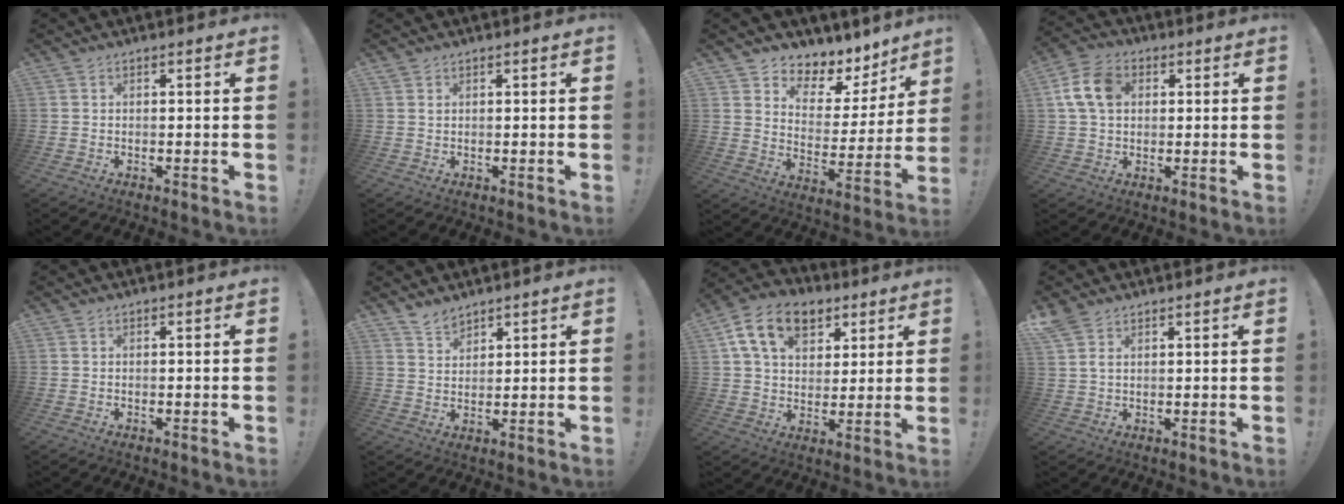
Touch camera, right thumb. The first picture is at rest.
{"total": 0.7, "force": [0.6, 0.4, 0.2], "torque": [0.001, -0.003, 0.011]}
{"total": 7.0, "force": [5.1, 4.3, 1.9], "torque": [-0.020, -0.060, 0.091]}
{"total": 10.7, "force": [2.6, 7.9, 6.8], "torque": [-0.122, 0.013, 0.052]}
{"total": 0.0}
{"total": 4.6, "force": [4.1, 1.7, 1.0], "torque": [-0.013, -0.028, 0.076]}
{"total": 16.0, "force": [7.6, 10.7, 9.3], "torque": [-0.147, -0.024, 0.142]}
{"total": 3.9, "force": [2.8, 1.7, 2.1], "torque": [-0.040, -0.009, 0.053]}